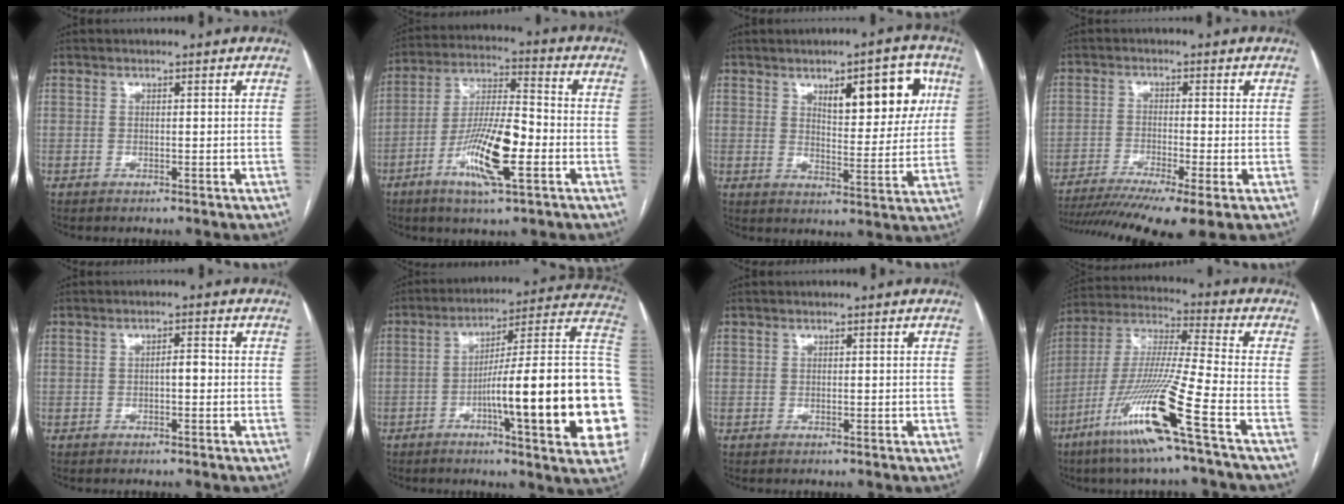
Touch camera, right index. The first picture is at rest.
{"total": 13.2, "force": [-4.8, 2.1, 12.2], "torque": [-0.233, -0.006, -0.086]}
{"total": 11.6, "force": [4.9, 4.0, 9.7], "torque": [-0.126, 0.013, 0.072]}
{"total": 14.4, "force": [-10.4, 0.6, 10.0], "torque": [-0.161, -0.025, -0.166]}
{"total": 1.9, "force": [-0.3, 0.6, 1.8], "torque": [-0.024, 0.006, -0.006]}
{"total": 27.0, "force": [-4.7, 2.0, 26.5], "torque": [-0.267, 0.012, -0.072]}
{"total": 0.6, "force": [0.1, 0.4, 0.4], "torque": [-0.006, 0.001, 0.005]}
{"total": 16.8, "force": [-8.6, -1.3, 14.4], "torque": [-0.304, -0.036, -0.168]}